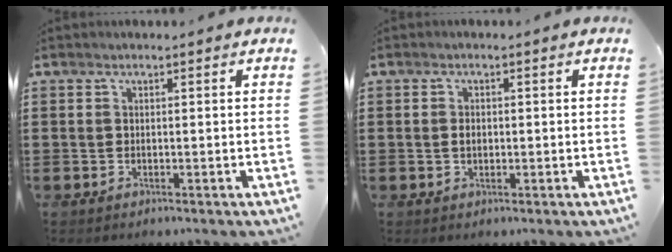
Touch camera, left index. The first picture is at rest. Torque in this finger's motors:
{"motor_torque": [0.52, 0.13, 0.21, 0.01]}